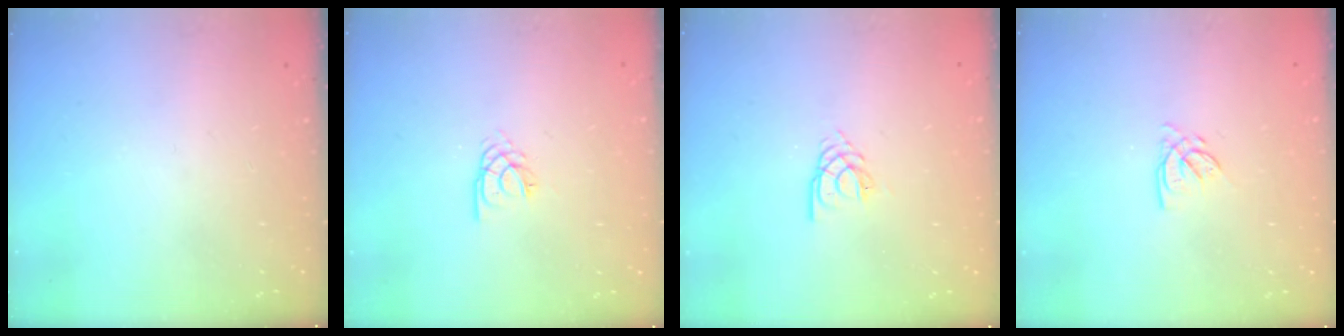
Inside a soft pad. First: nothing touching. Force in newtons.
{"total": 2.8, "press": 2.7, "slide": 0.3}
{"total": 2.6, "press": 2.6, "slide": 0.3}
{"total": 2.8, "press": 2.8, "slide": 0.1}